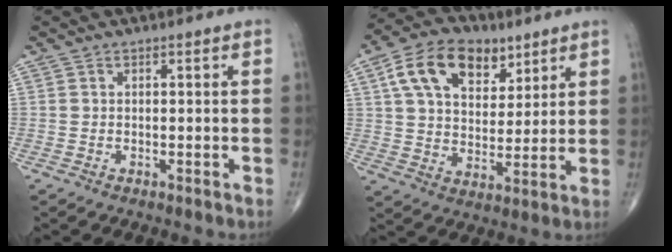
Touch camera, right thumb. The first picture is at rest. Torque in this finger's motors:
{"motor_torque": [-0.67, 1.15, 0.59, 0.30, 0.28]}